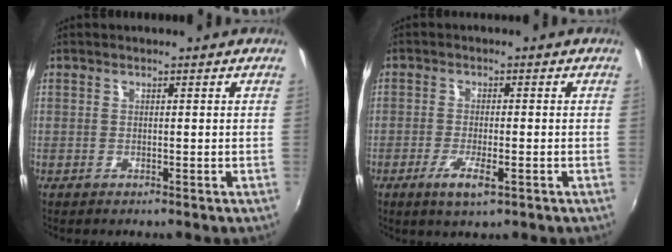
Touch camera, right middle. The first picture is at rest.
{"total": 4.8, "force": [-2.3, 1.0, 4.0], "torque": [-0.087, -0.011, -0.042]}